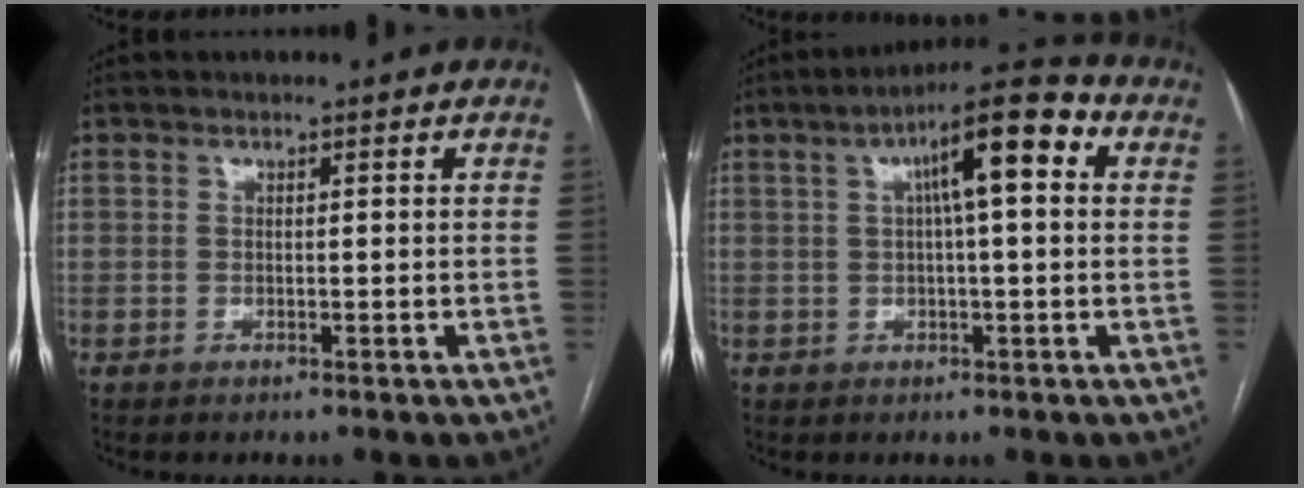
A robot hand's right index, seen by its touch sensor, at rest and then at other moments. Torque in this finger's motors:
{"motor_torque": [1.80, 0.34, 0.81, 0.15]}